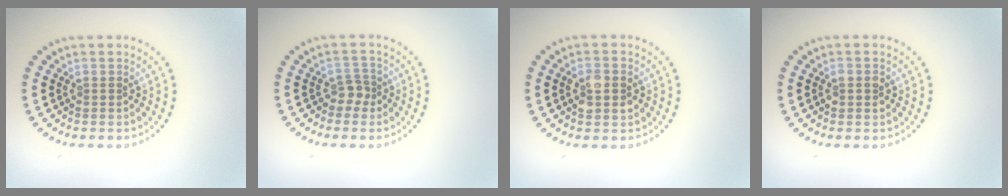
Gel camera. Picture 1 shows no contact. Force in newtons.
{"total": 1.4, "press": 1.0, "slide": 0.9}
{"total": 2.8, "press": 2.8, "slide": 0.2}
{"total": 1.4, "press": 1.4, "slide": 0.1}